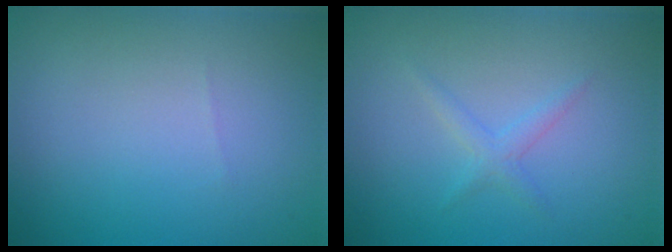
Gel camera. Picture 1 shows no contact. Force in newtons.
{"total": 1.3, "press": 1.3, "slide": 0.0}